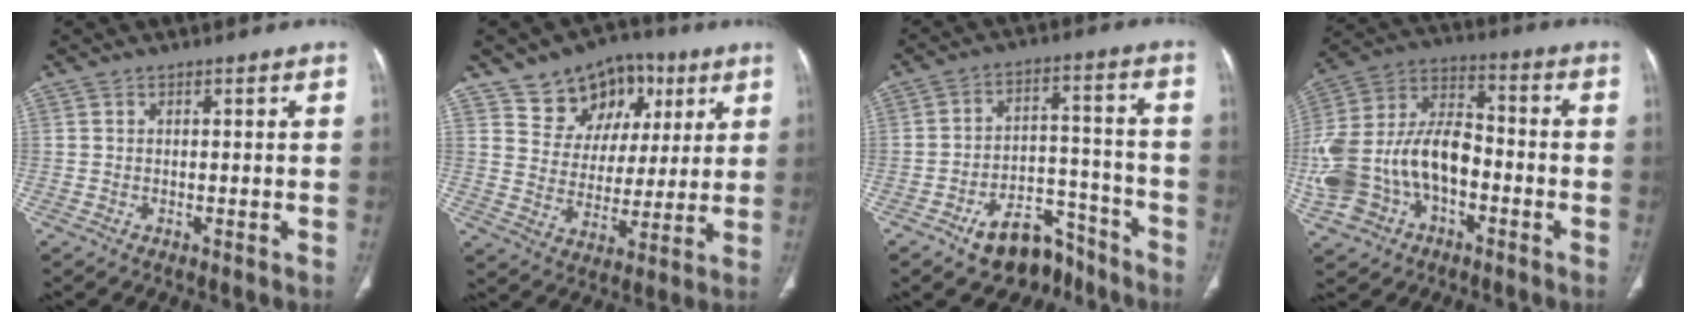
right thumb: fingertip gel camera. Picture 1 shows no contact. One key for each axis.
{"total": 14.3, "fx": 7.6, "fy": 10.4, "fz": 6.3, "tx": -0.053, "ty": -0.018, "tz": 0.127}
{"total": 11.6, "fx": -8.3, "fy": 6.4, "fz": 4.9, "tx": -0.038, "ty": 0.083, "tz": -0.126}
{"total": 20.9, "fx": -5.1, "fy": 13.4, "fz": 15.2, "tx": -0.319, "ty": 0.045, "tz": -0.088}